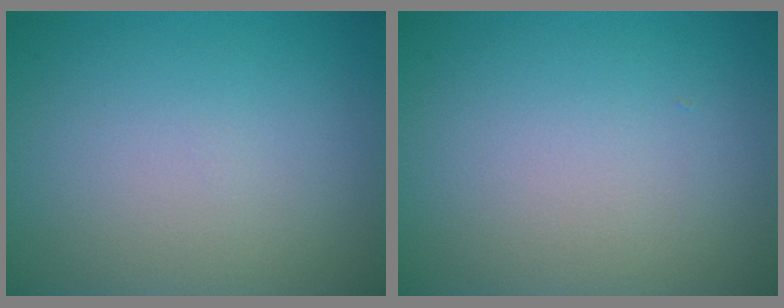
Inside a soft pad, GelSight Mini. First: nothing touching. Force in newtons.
{"total": 0.0}